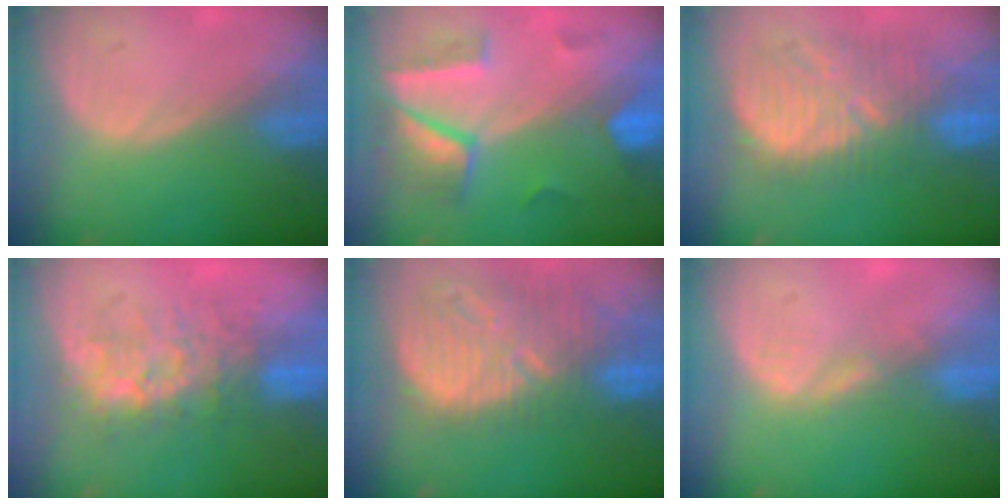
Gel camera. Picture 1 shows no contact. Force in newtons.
{"total": 7.3, "press": 7.2, "slide": 0.7}
{"total": 11.3, "press": 10.9, "slide": 3.1}
{"total": 7.7, "press": 7.5, "slide": 1.5}
{"total": 13.2, "press": 11.5, "slide": 6.7}
{"total": 1.6, "press": 1.6, "slide": 0.2}